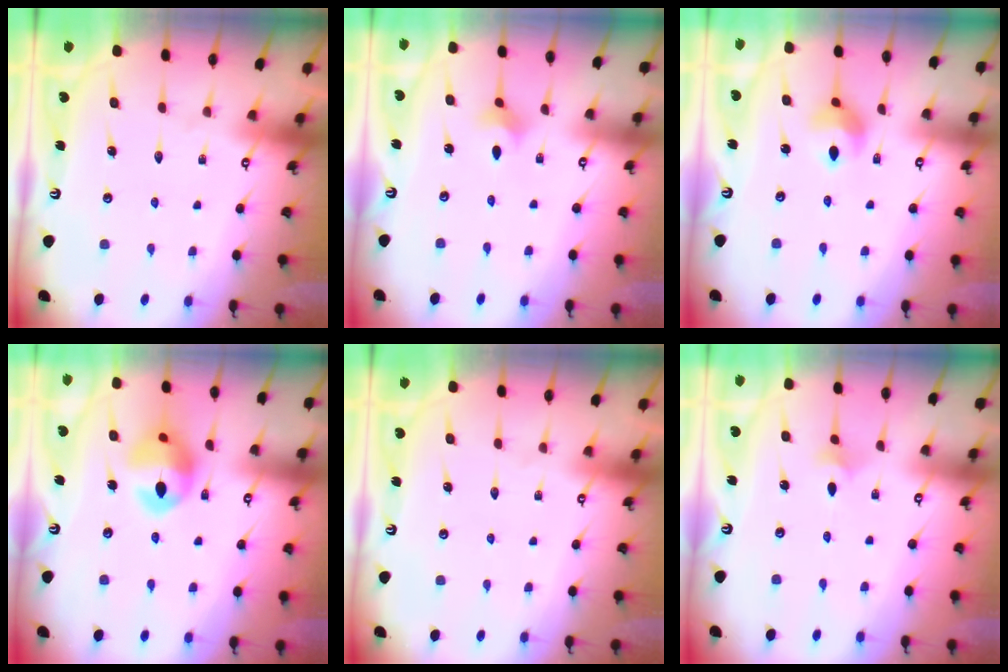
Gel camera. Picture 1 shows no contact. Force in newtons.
{"total": 2.1, "press": 2.0, "slide": 0.5}
{"total": 6.9, "press": 6.9, "slide": 0.5}
{"total": 12.8, "press": 12.7, "slide": 1.5}
{"total": 0.0}
{"total": 2.3, "press": 2.2, "slide": 0.6}